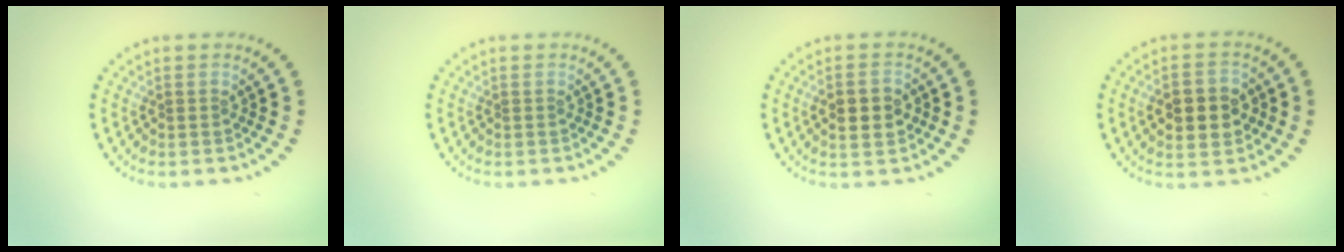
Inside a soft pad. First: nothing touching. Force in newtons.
{"total": 0.0}
{"total": 4.0, "press": 4.0, "slide": 0.2}
{"total": 4.5, "press": 4.5, "slide": 0.3}